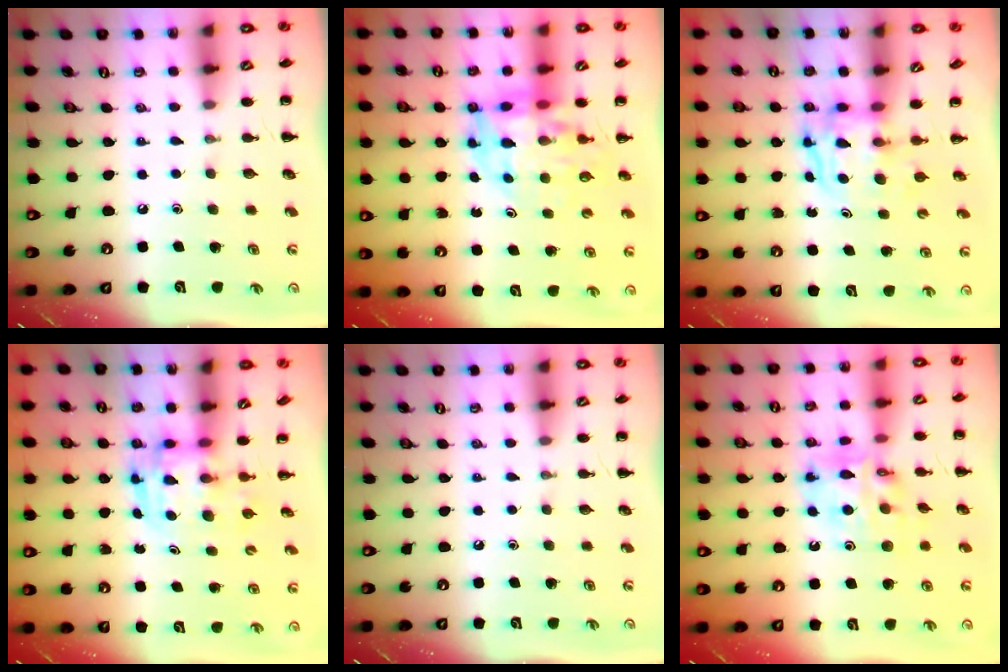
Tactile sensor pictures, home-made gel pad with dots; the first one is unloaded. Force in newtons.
{"total": 10.7, "press": 10.2, "slide": 3.2}
{"total": 3.6, "press": 3.6, "slide": 0.4}
{"total": 3.2, "press": 3.2, "slide": 0.7}
{"total": 0.0}
{"total": 11.3, "press": 11.0, "slide": 2.7}